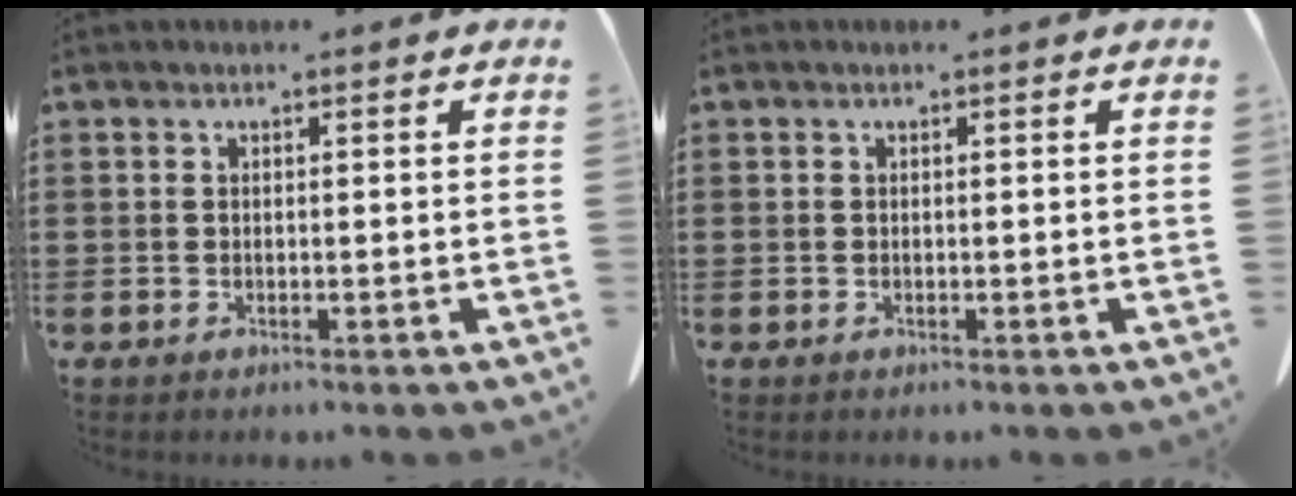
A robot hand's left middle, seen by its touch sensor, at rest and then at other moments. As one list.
[{"total": 0.0}]